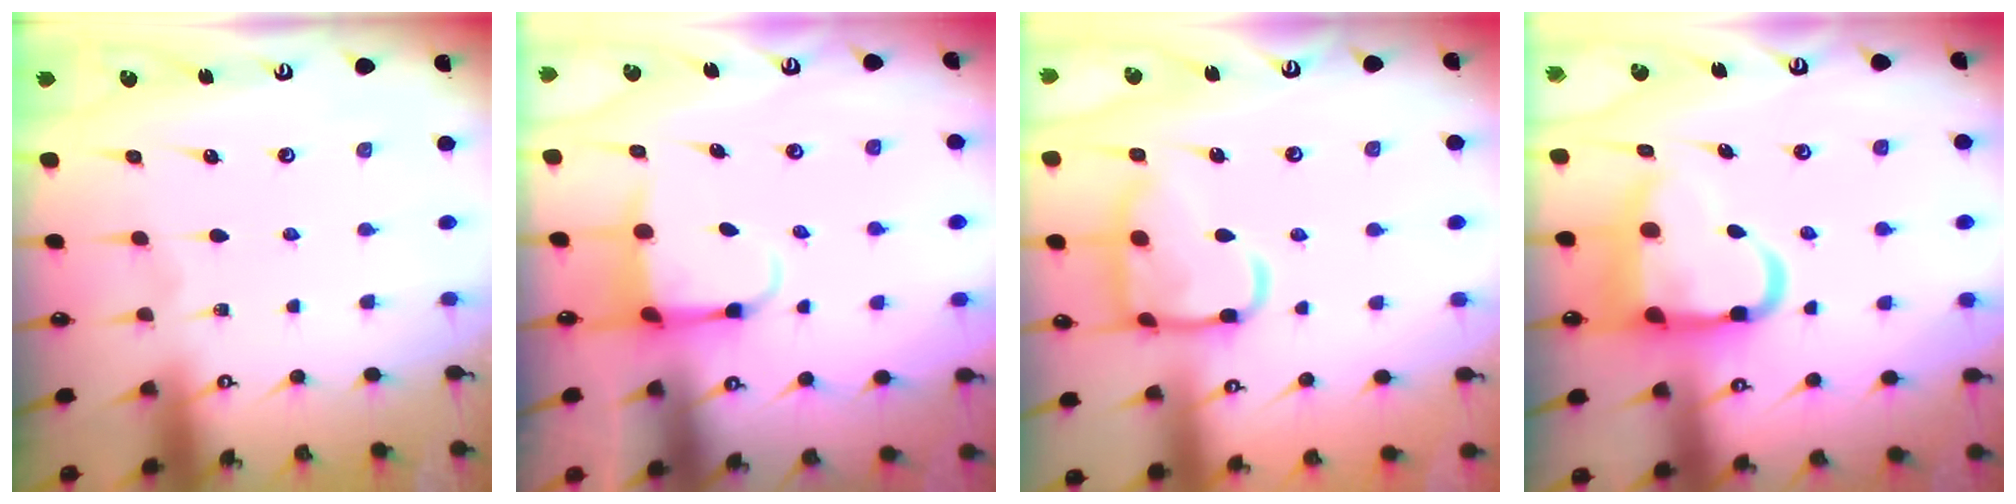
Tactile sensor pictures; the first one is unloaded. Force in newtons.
{"total": 3.7, "press": 3.6, "slide": 1.0}
{"total": 14.4, "press": 14.4, "slide": 1.3}
{"total": 13.3, "press": 13.2, "slide": 1.7}